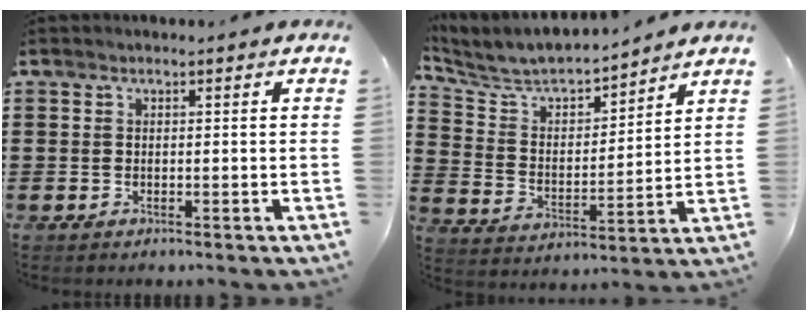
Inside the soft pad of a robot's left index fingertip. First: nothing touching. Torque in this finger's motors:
{"motor_torque": [1.48, -0.66, 0.14, 0.08]}